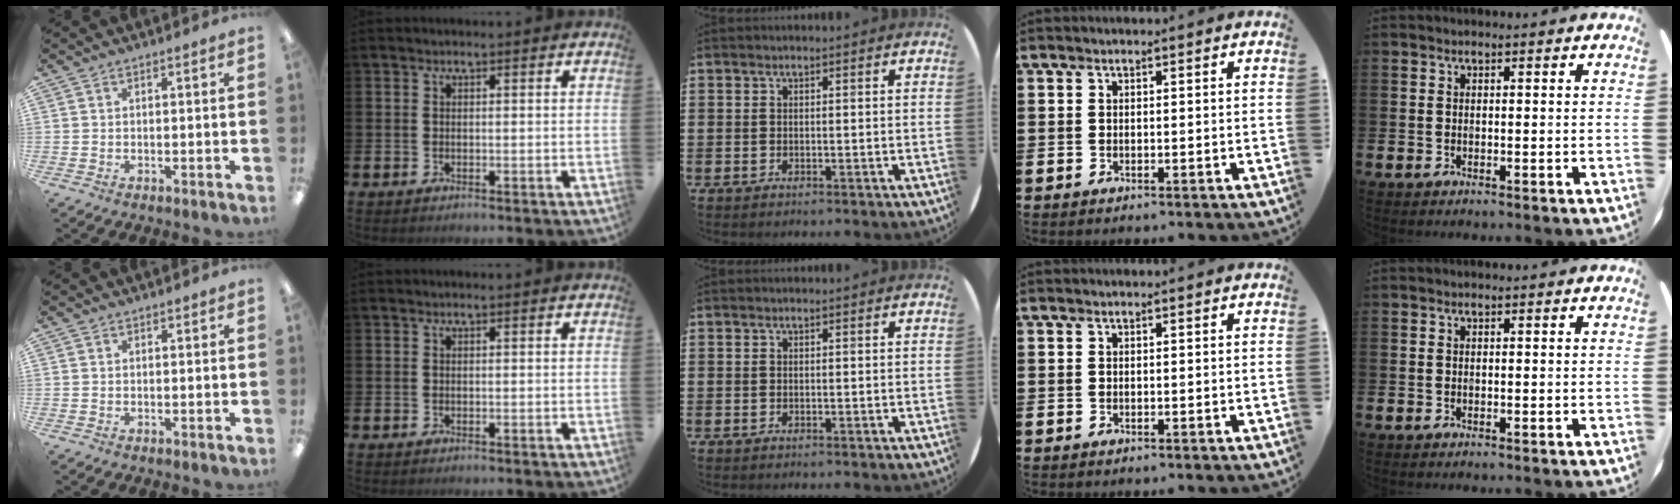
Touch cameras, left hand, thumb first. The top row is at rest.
{}